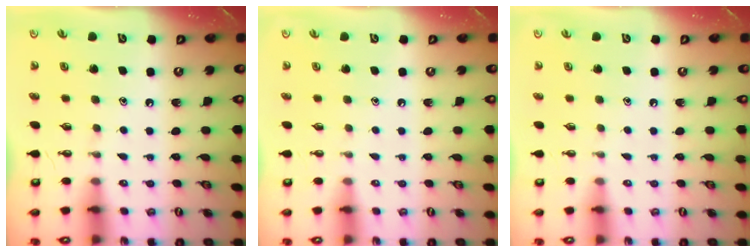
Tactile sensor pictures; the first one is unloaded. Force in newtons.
{"total": 0.0}
{"total": 0.0}